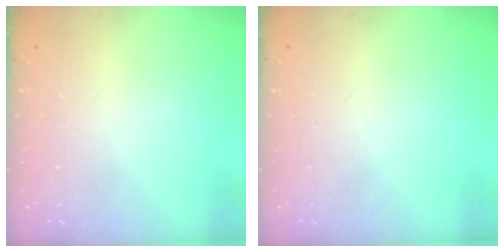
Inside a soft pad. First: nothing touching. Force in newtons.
{"total": 0.0}